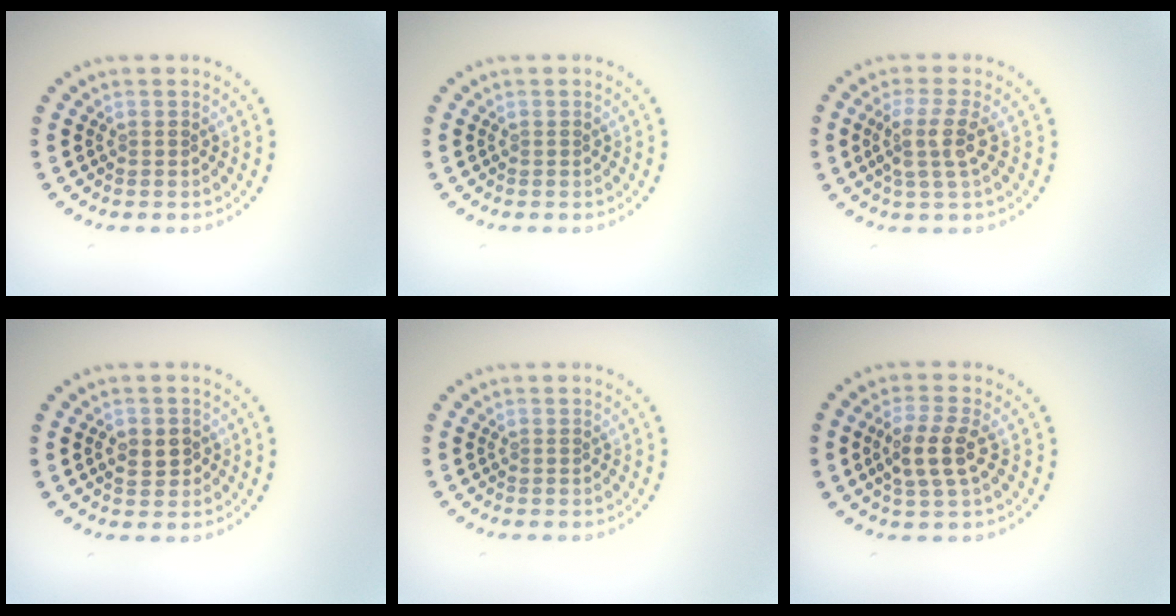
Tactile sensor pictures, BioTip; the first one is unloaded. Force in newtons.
{"total": 0.0}
{"total": 3.1, "press": 2.4, "slide": 1.9}
{"total": 2.3, "press": 2.3, "slide": 0.3}
{"total": 0.0}
{"total": 3.4, "press": 3.1, "slide": 1.2}